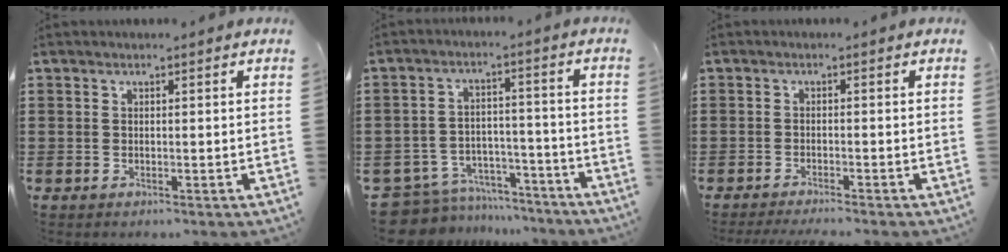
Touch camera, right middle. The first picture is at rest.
{"total": 7.7, "force": [-7.4, 2.2, 1.0], "torque": [-0.037, 0.018, -0.151]}
{"total": 1.6, "force": [-1.5, -0.1, 0.6], "torque": [-0.009, -0.001, -0.028]}